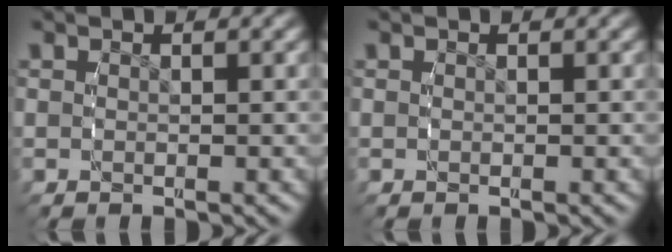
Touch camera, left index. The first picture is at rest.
{"total": 0.0}